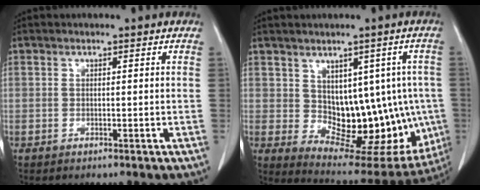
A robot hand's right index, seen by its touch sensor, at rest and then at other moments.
{"total": 15.1, "force": [-0.4, 8.7, 12.3], "torque": [-0.135, 0.014, 0.021]}